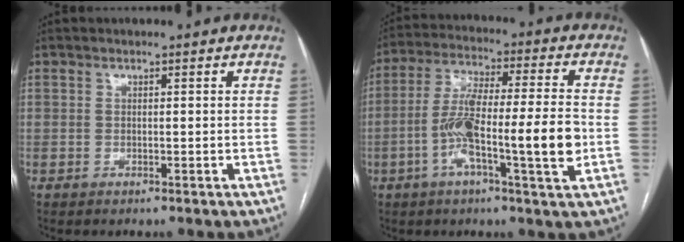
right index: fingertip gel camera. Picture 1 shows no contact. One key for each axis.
{"total": 14.3, "fx": -3.4, "fy": 0.9, "fz": 13.9, "tx": -0.252, "ty": 0.005, "tz": -0.064}